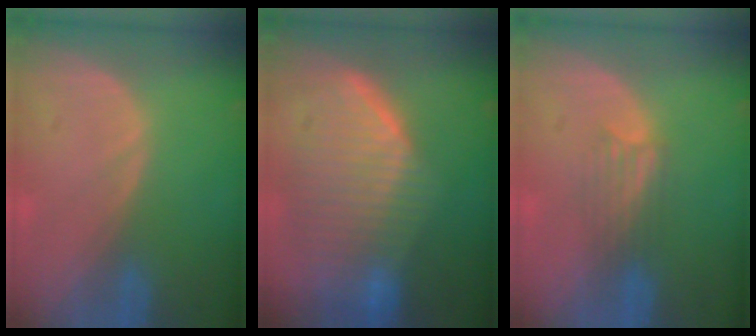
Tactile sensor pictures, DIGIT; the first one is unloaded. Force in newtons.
{"total": 10.0, "press": 9.0, "slide": 4.3}
{"total": 3.3, "press": 2.9, "slide": 1.6}